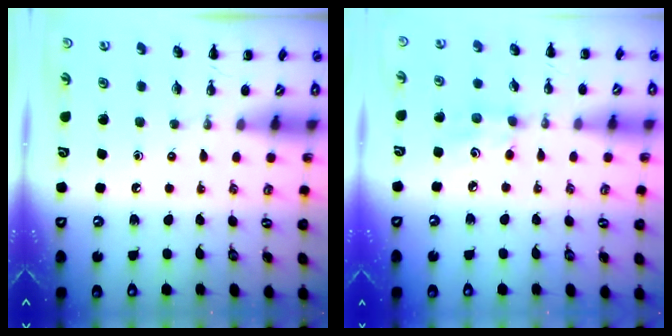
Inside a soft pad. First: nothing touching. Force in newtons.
{"total": 5.0, "press": 4.9, "slide": 1.1}